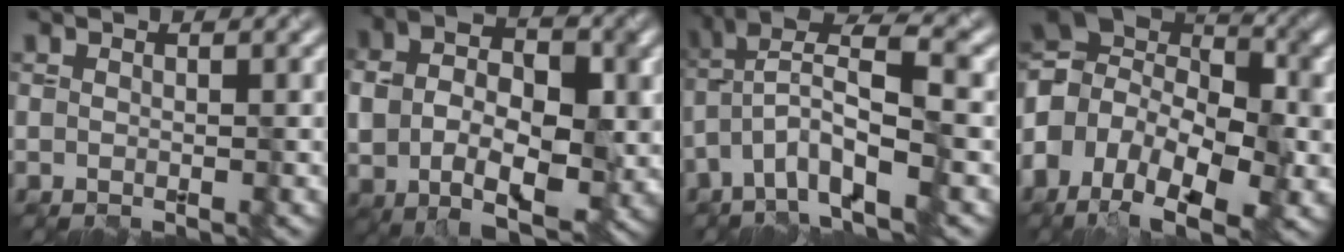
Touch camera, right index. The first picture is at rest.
{"total": 10.1, "force": [-0.1, 6.3, 7.8], "torque": [-0.136, -0.004, -0.003]}
{"total": 6.7, "force": [-1.8, 1.8, 6.2], "torque": [-0.118, 0.023, -0.042]}
{"total": 11.5, "force": [-1.4, 7.8, 8.3], "torque": [-0.176, 0.011, -0.035]}